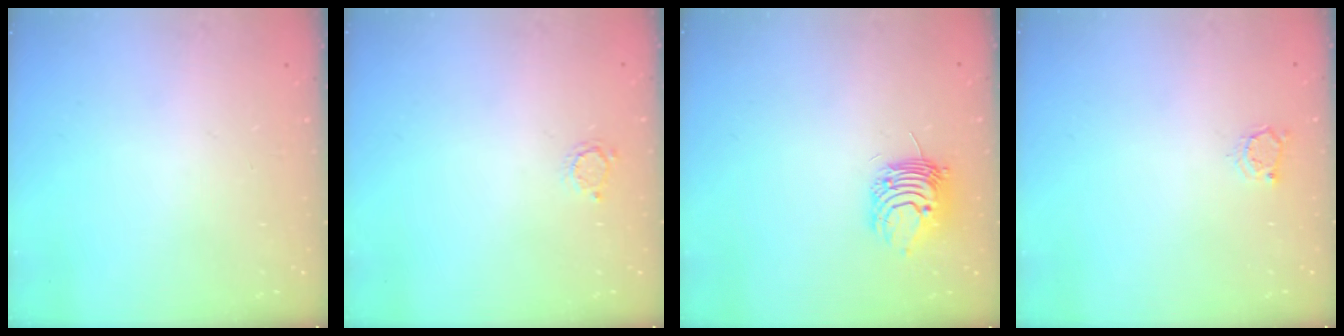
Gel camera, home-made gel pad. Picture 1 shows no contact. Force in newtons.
{"total": 2.6, "press": 2.6, "slide": 0.4}
{"total": 10.4, "press": 10.3, "slide": 1.1}
{"total": 3.1, "press": 3.0, "slide": 0.5}